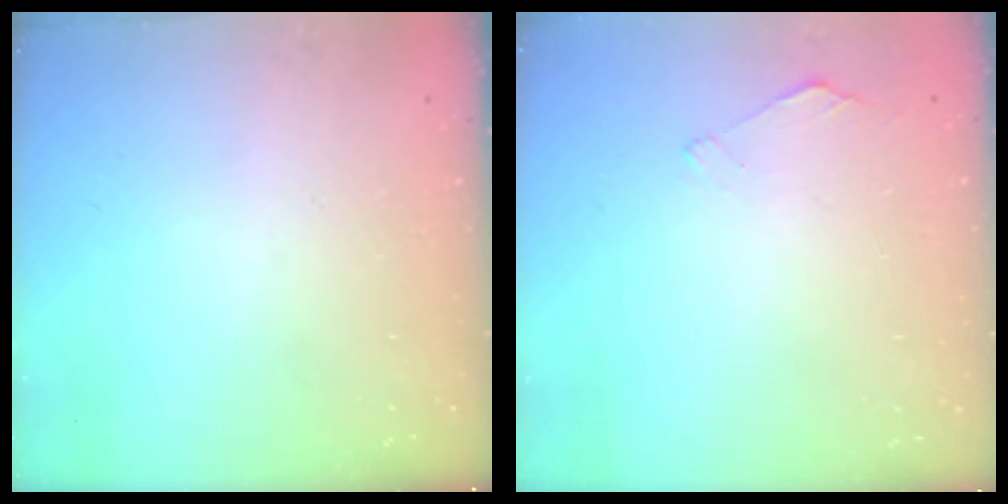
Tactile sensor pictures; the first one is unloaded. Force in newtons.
{"total": 1.3, "press": 1.2, "slide": 0.3}